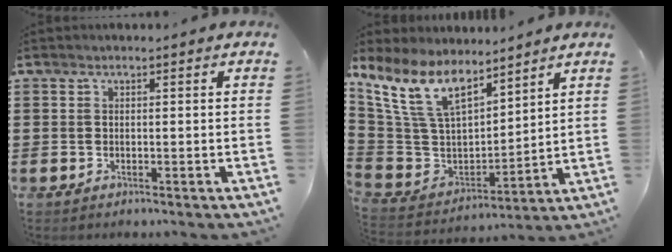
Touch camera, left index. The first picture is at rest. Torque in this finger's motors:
{"motor_torque": [0.09, 0.13, 0.91, 0.21]}